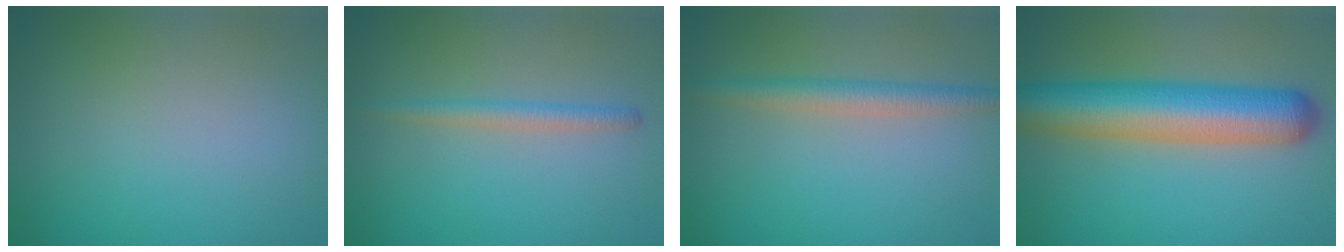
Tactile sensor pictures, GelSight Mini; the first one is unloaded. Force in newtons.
{"total": 1.8, "press": 1.8, "slide": 0.1}
{"total": 2.7, "press": 2.7, "slide": 0.0}
{"total": 9.3, "press": 9.3, "slide": 0.3}